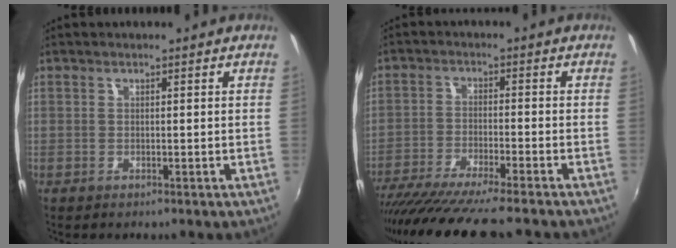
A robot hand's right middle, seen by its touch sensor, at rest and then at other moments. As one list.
[{"total": 14.3, "force": [-12.4, -0.3, 7.1], "torque": [-0.141, -0.045, -0.204]}]